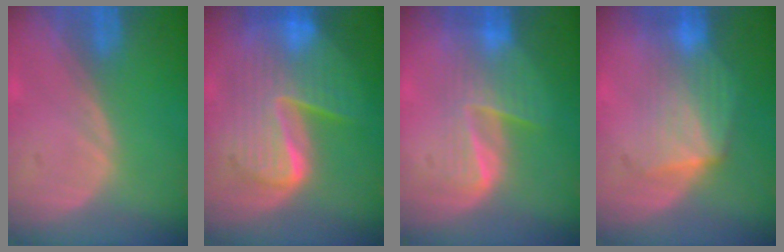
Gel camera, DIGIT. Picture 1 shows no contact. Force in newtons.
{"total": 10.4, "press": 10.4, "slide": 1.0}
{"total": 6.2, "press": 5.9, "slide": 1.9}
{"total": 7.3, "press": 6.9, "slide": 2.6}